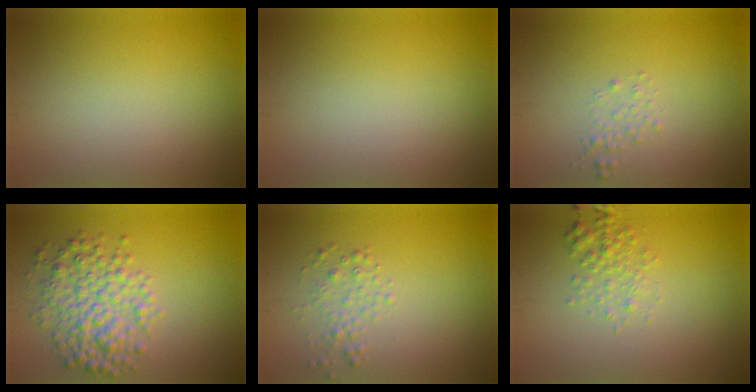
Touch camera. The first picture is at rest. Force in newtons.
{"total": 0.0}
{"total": 1.0, "press": 1.0, "slide": 0.0}
{"total": 5.4, "press": 5.4, "slide": 0.1}
{"total": 1.6, "press": 1.6, "slide": 0.0}
{"total": 2.0, "press": 2.0, "slide": 0.1}